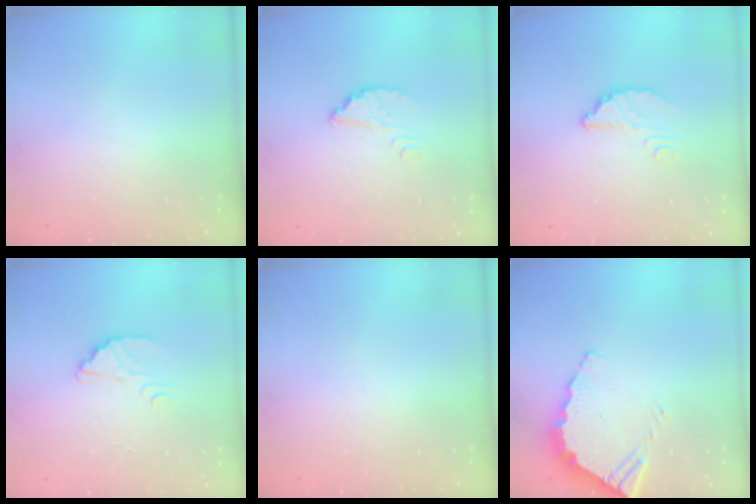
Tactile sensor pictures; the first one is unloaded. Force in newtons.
{"total": 3.6, "press": 3.6, "slide": 0.3}
{"total": 3.8, "press": 3.8, "slide": 0.2}
{"total": 2.8, "press": 2.8, "slide": 0.0}
{"total": 0.0}
{"total": 4.5, "press": 4.5, "slide": 0.2}